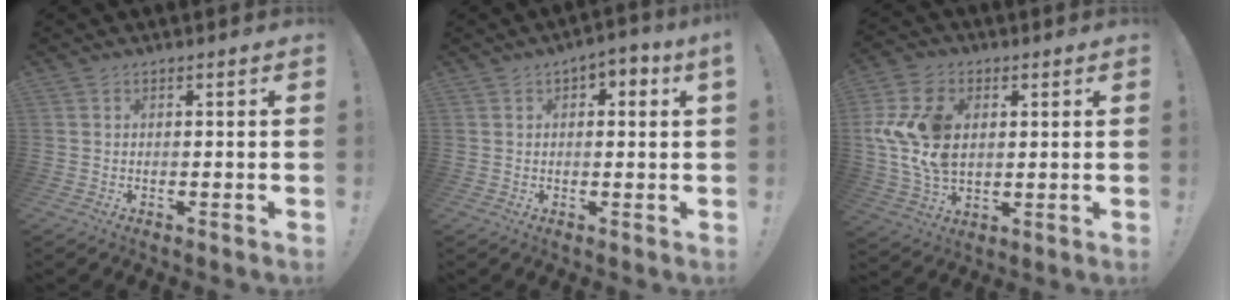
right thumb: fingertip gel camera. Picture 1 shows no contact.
{"total": 3.0, "force": [0.4, 1.4, 2.6], "torque": [-0.037, 0.006, 0.003]}
{"total": 16.9, "force": [2.9, 12.1, 11.5], "torque": [-0.231, -0.008, 0.056]}